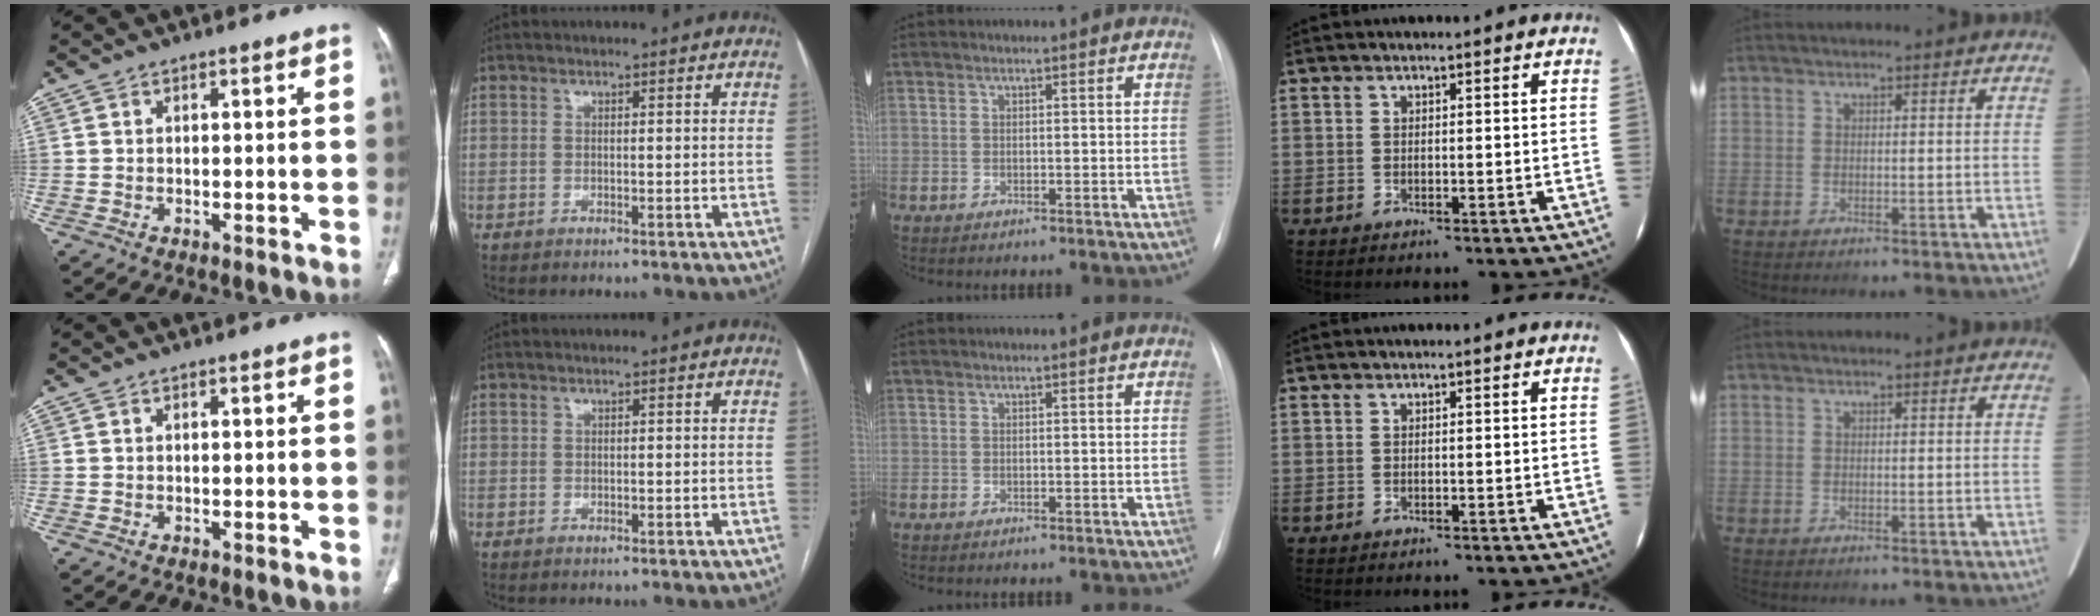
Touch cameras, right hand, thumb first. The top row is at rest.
{}